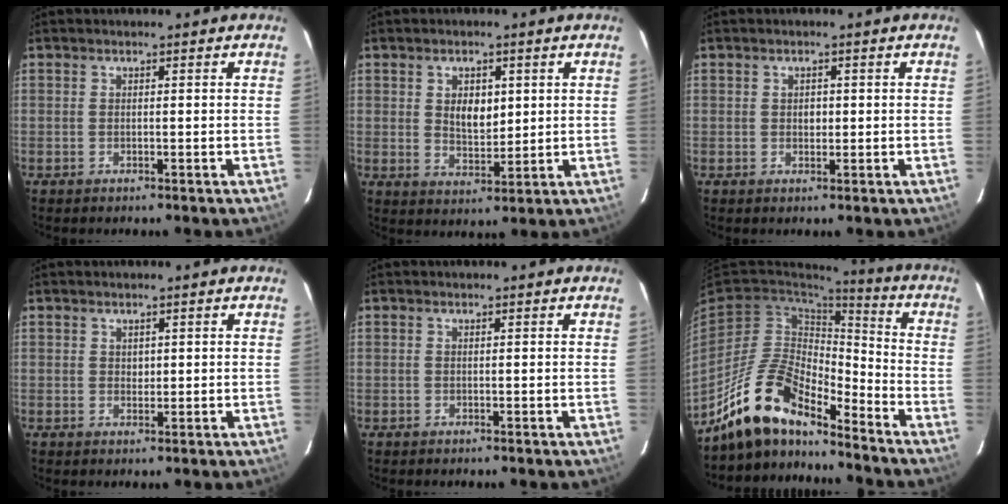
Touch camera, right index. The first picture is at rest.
{"total": 5.7, "force": [1.4, 3.5, 4.3], "torque": [-0.069, 0.000, 0.030]}
{"total": 1.5, "force": [0.1, 1.2, 0.8], "torque": [-0.011, 0.003, 0.003]}
{"total": 1.2, "force": [0.7, 1.0, 0.3], "torque": [-0.001, 0.003, 0.012]}
{"total": 0.0}
{"total": 15.0, "force": [-12.4, 4.8, 7.0], "torque": [-0.148, 0.006, -0.236]}